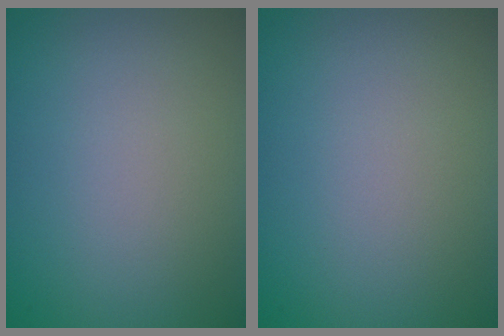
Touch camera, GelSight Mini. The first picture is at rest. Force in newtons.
{"total": 0.0}